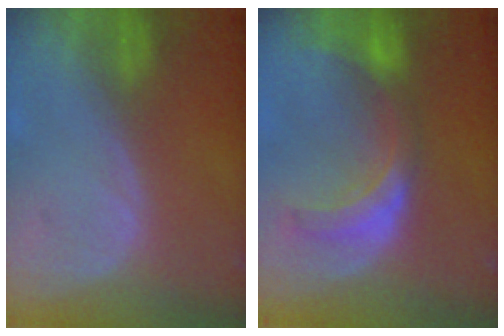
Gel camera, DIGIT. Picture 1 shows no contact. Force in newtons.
{"total": 8.0, "press": 7.1, "slide": 3.8}